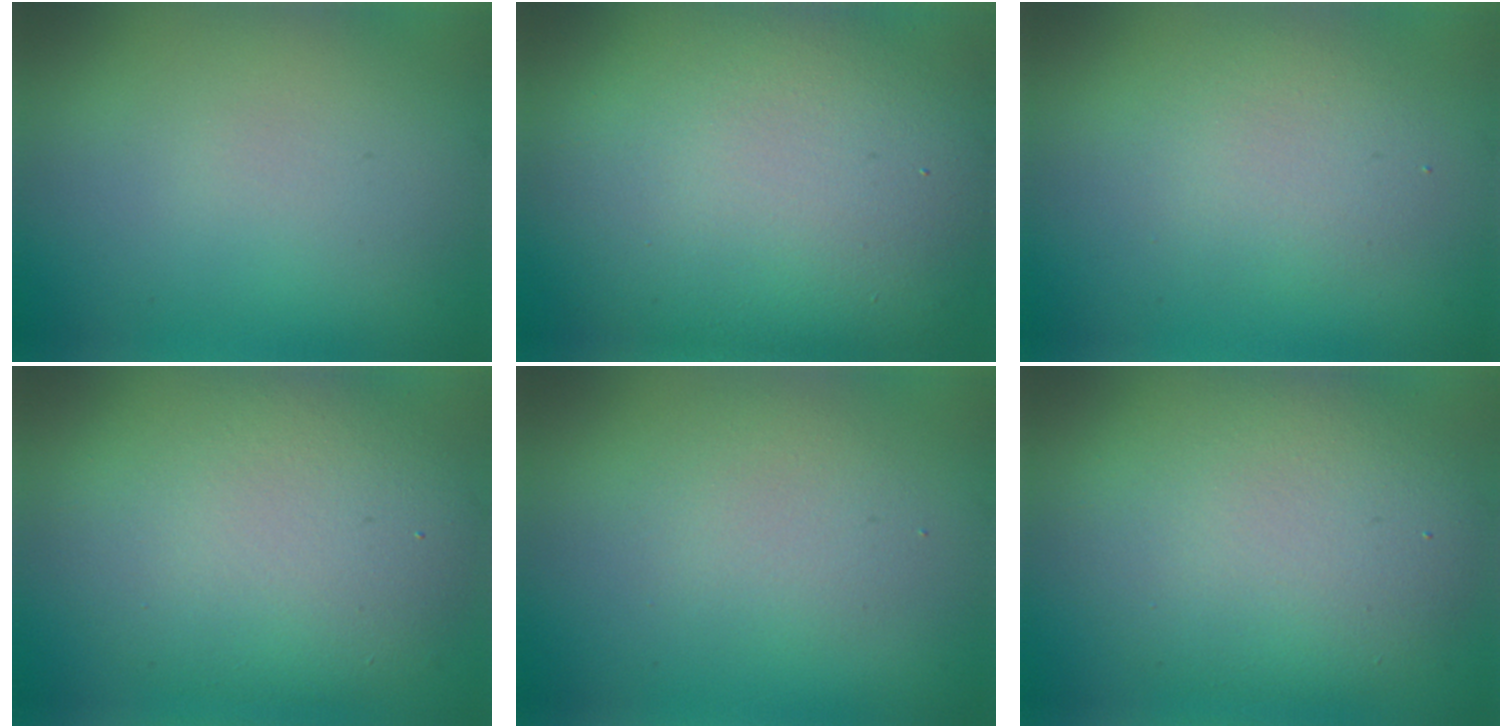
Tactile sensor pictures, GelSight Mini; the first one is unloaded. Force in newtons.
{"total": 17.4, "press": 17.4, "slide": 0.9}
{"total": 2.8, "press": 2.8, "slide": 0.2}
{"total": 9.1, "press": 9.1, "slide": 0.9}
{"total": 2.4, "press": 2.4, "slide": 0.0}
{"total": 8.8, "press": 8.7, "slide": 0.9}